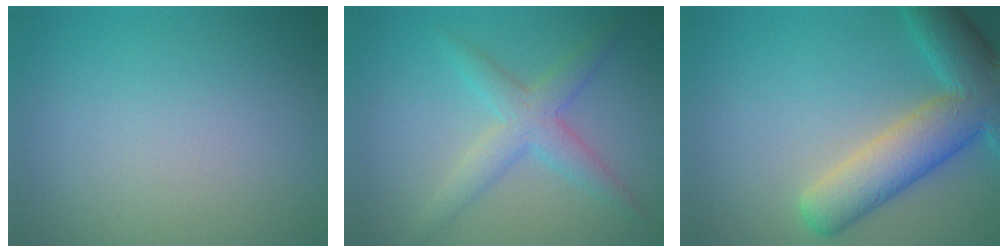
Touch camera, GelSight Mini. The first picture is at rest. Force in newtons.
{"total": 3.4, "press": 3.4, "slide": 0.2}
{"total": 8.2, "press": 8.2, "slide": 0.4}